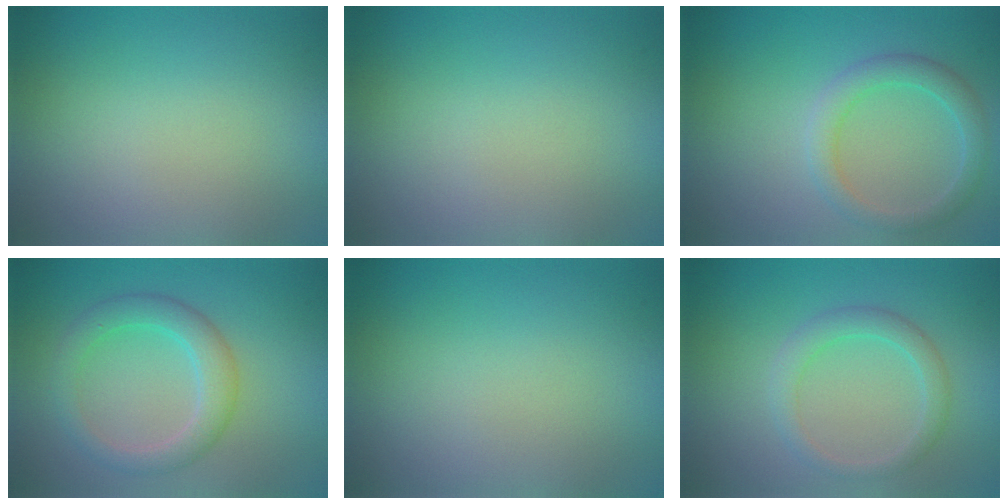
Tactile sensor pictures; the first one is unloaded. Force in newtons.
{"total": 0.0}
{"total": 2.9, "press": 2.9, "slide": 0.1}
{"total": 3.5, "press": 3.5, "slide": 0.3}
{"total": 0.0}
{"total": 2.4, "press": 2.4, "slide": 0.2}